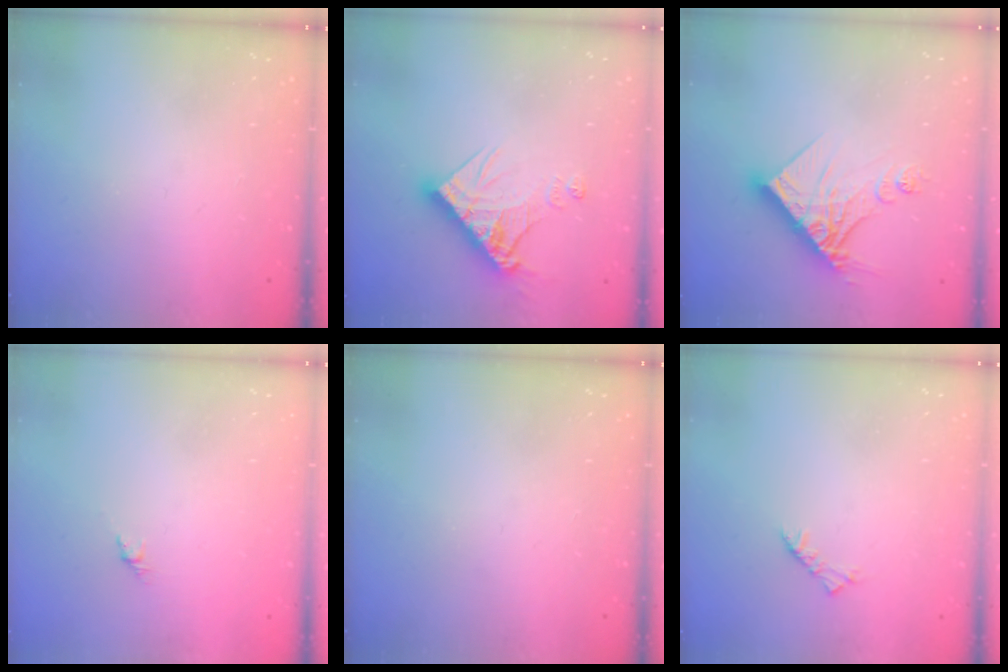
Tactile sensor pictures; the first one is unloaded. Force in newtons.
{"total": 13.9, "press": 13.8, "slide": 1.5}
{"total": 14.3, "press": 14.2, "slide": 1.4}
{"total": 3.0, "press": 2.9, "slide": 0.7}
{"total": 0.0}
{"total": 2.5, "press": 2.4, "slide": 0.7}